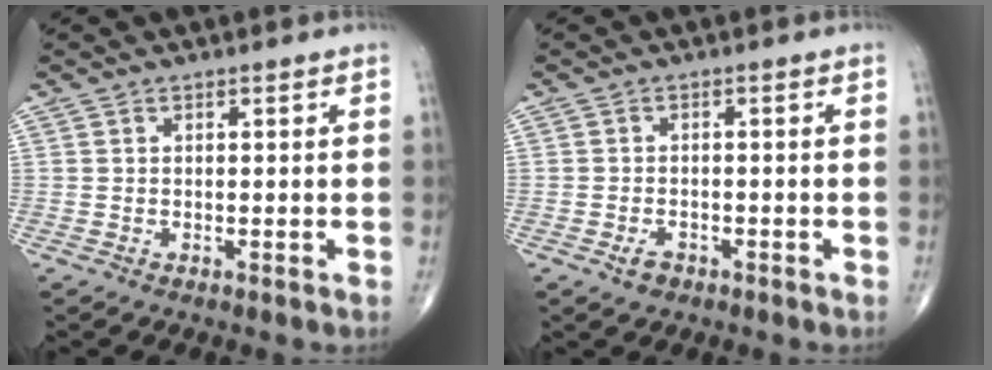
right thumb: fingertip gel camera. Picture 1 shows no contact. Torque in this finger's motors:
{"motor_torque": [-0.24, 0.04, 0.12, 0.10, 0.04]}